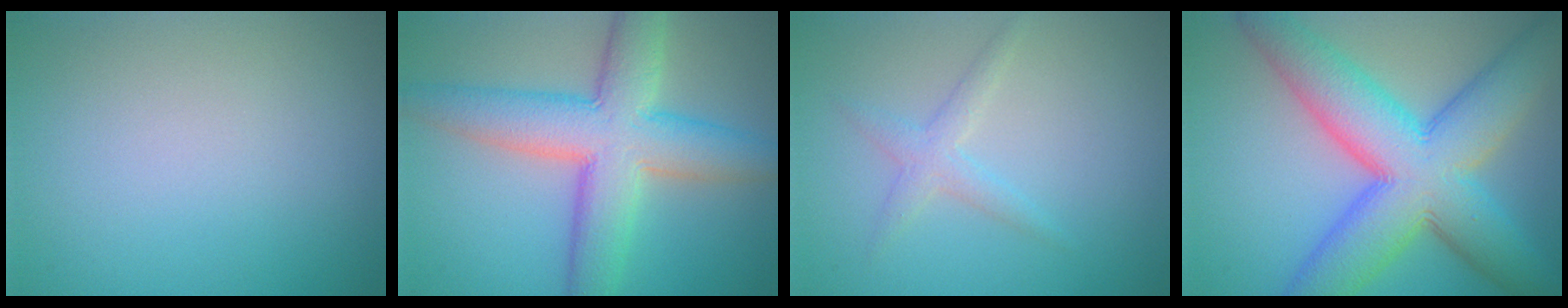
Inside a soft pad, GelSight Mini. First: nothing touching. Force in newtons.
{"total": 8.4, "press": 8.4, "slide": 0.4}
{"total": 1.9, "press": 1.9, "slide": 0.0}
{"total": 12.0, "press": 12.0, "slide": 0.5}